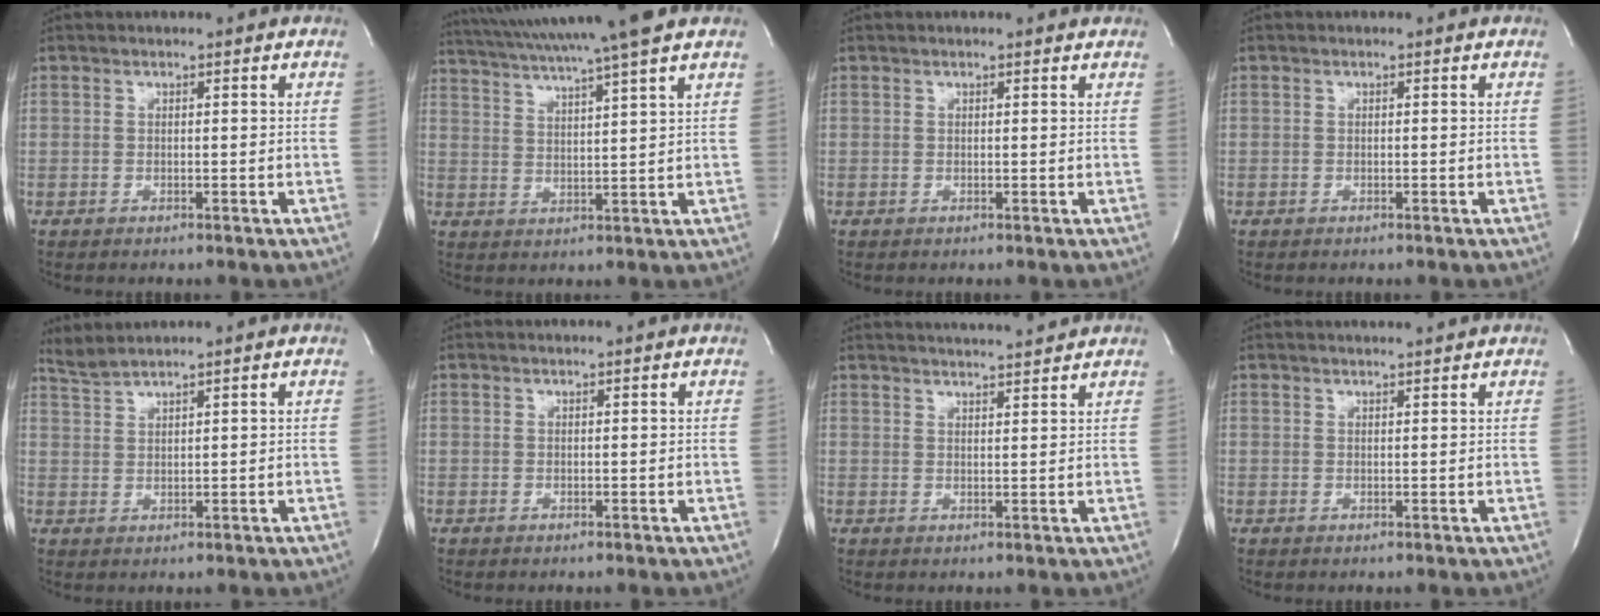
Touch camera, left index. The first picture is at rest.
{"total": 15.0, "force": [12.6, -1.3, 7.9], "torque": [-0.144, 0.008, 0.182]}
{"total": 2.3, "force": [2.2, 0.4, 0.7], "torque": [-0.011, 0.011, 0.015]}
{"total": 0.0}
{"total": 2.7, "force": [2.5, -0.9, 0.3], "torque": [-0.014, 0.008, 0.060]}
{"total": 0.7, "force": [0.6, 0.0, 0.4], "torque": [-0.004, 0.006, 0.008]}
{"total": 9.4, "force": [8.9, 0.1, 3.0], "torque": [-0.052, 0.010, 0.120]}
{"total": 3.8, "force": [3.6, 0.1, 1.3], "torque": [-0.017, 0.016, 0.041]}